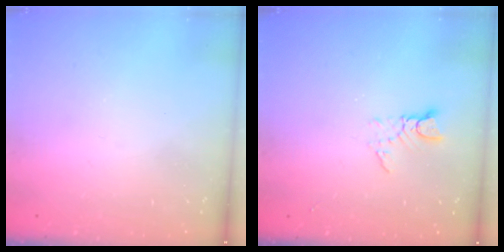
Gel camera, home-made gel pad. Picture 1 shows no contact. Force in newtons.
{"total": 4.0, "press": 4.0, "slide": 0.2}